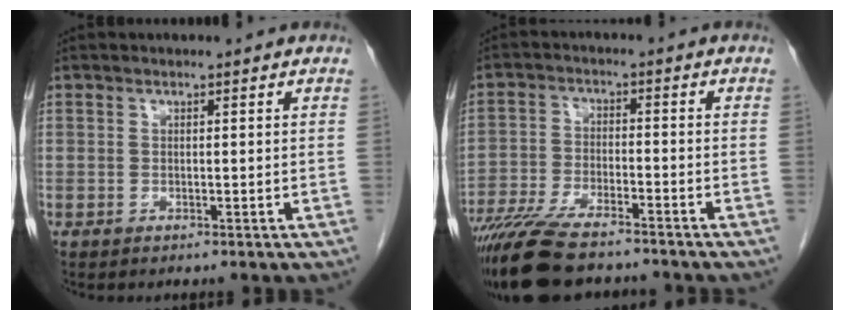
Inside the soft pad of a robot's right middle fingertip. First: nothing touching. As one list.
[{"total": 13.1, "force": [-11.1, 2.4, 6.6], "torque": [-0.119, -0.024, -0.184]}]